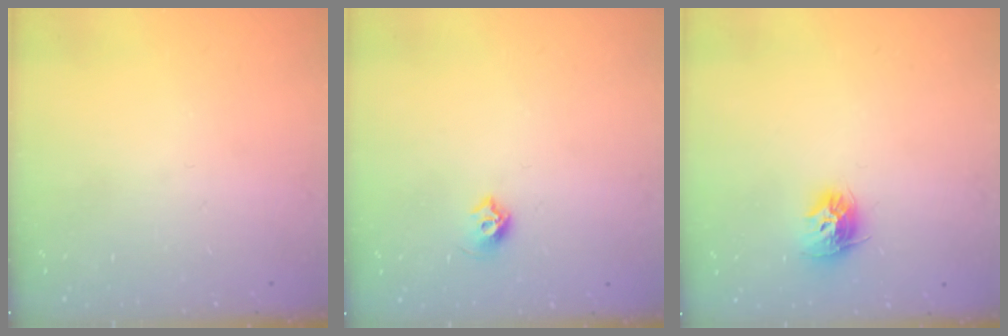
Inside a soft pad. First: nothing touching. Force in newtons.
{"total": 5.5, "press": 5.3, "slide": 1.2}
{"total": 9.4, "press": 9.4, "slide": 0.6}